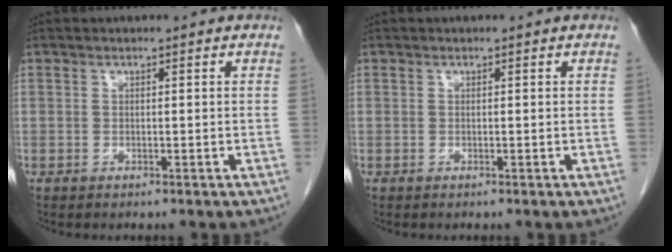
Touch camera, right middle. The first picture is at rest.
{"total": 0.0}